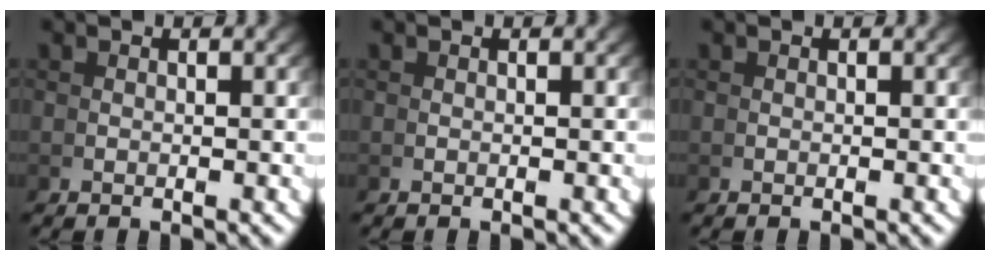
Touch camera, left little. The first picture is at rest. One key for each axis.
{"total": 0.0}
{"total": 0.0}